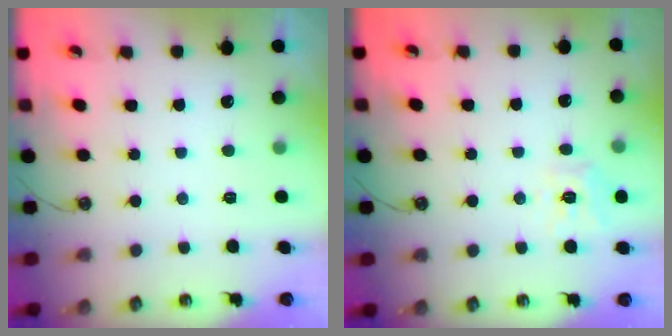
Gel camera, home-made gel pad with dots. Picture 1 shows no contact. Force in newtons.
{"total": 10.0, "press": 9.9, "slide": 1.1}